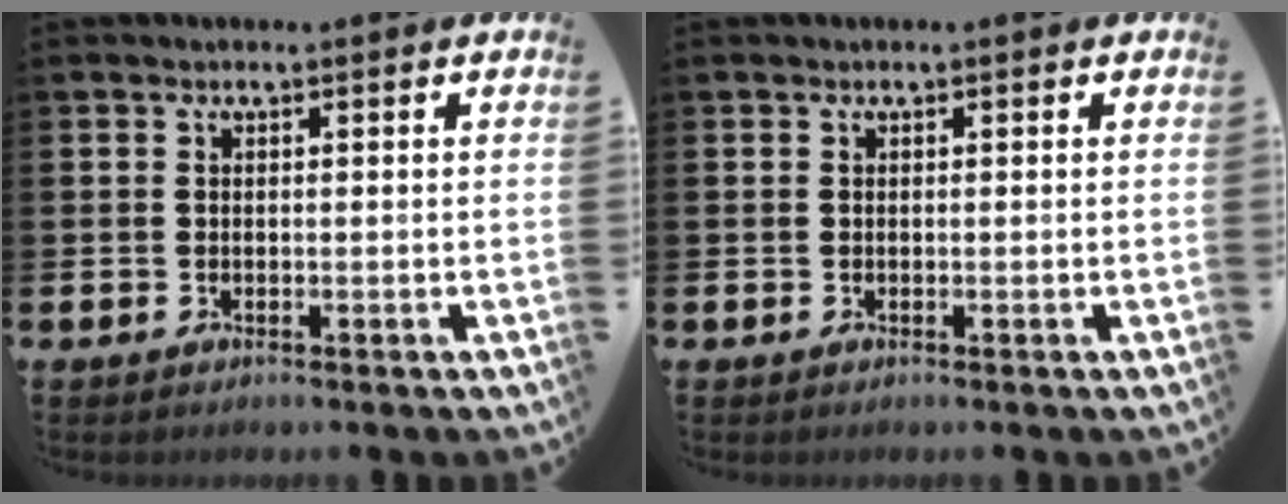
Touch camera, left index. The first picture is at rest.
{"total": 0.0}